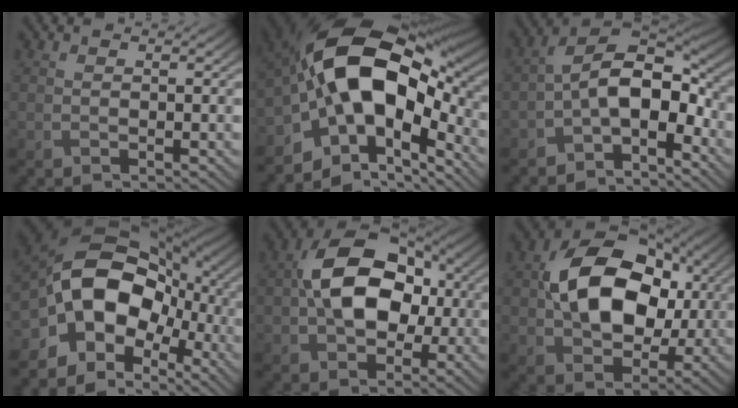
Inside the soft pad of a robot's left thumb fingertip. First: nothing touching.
{"total": 17.7, "force": [-2.6, 10.5, 14.0], "torque": [-0.237, 0.008, -0.054]}
{"total": 9.3, "force": [-3.1, 5.0, 7.2], "torque": [-0.124, 0.004, -0.072]}
{"total": 16.0, "force": [-3.5, 11.3, 10.8], "torque": [-0.192, -0.002, -0.070]}
{"total": 13.1, "force": [0.3, 8.8, 9.7], "torque": [-0.171, 0.016, -0.005]}
{"total": 14.5, "force": [1.5, 10.1, 10.3], "torque": [-0.177, 0.016, 0.024]}